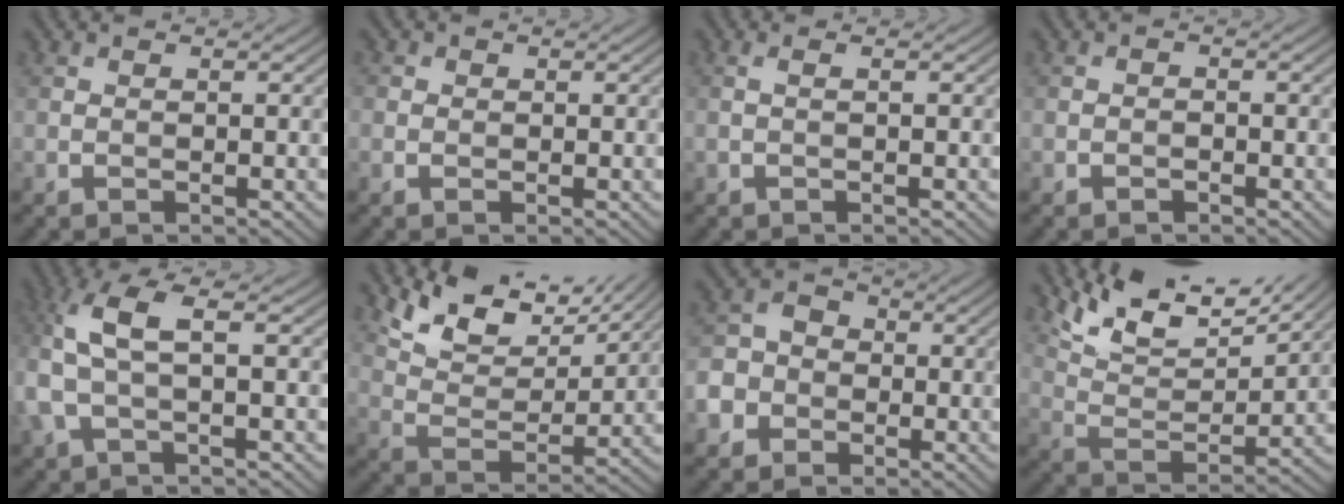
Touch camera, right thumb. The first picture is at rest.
{"total": 1.2, "force": [0.2, 1.1, 0.3], "torque": [-0.003, -0.002, -0.003]}
{"total": 0.9, "force": [-0.1, 0.1, 0.9], "torque": [-0.018, 0.003, -0.003]}
{"total": 0.8, "force": [-0.6, 0.4, 0.2], "torque": [-0.002, 0.002, -0.013]}
{"total": 7.5, "force": [1.1, 3.0, 6.7], "torque": [-0.168, 0.013, 0.012]}
{"total": 9.8, "force": [7.4, 3.8, 5.1], "torque": [-0.112, -0.005, 0.134]}
{"total": 6.0, "force": [-2.4, 5.1, 2.1], "torque": [-0.046, -0.004, -0.061]}
{"total": 10.9, "force": [8.6, 3.2, 5.9], "torque": [-0.136, -0.006, 0.149]}